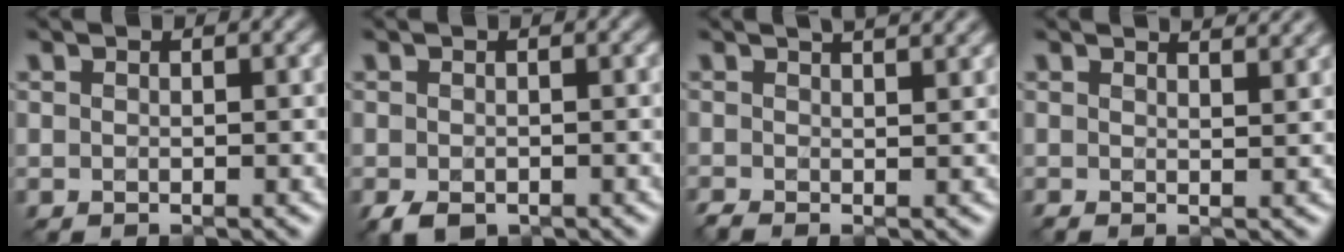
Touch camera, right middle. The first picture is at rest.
{"total": 2.0, "force": [-1.1, 1.2, 1.2], "torque": [-0.027, -0.008, -0.020]}
{"total": 3.5, "force": [1.2, 1.3, 3.0], "torque": [-0.023, 0.015, -0.001]}
{"total": 2.6, "force": [2.1, 0.8, 1.4], "torque": [-0.005, 0.007, 0.018]}